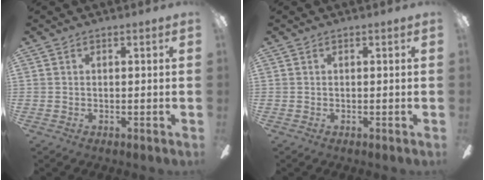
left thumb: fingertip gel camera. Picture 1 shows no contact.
{"total": 0.0}